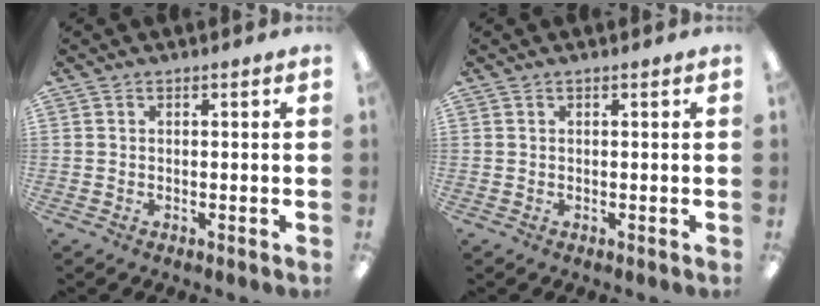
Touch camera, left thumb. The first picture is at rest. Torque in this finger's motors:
{"motor_torque": [-0.04, 0.02, -0.04, 0.03, 0.00]}